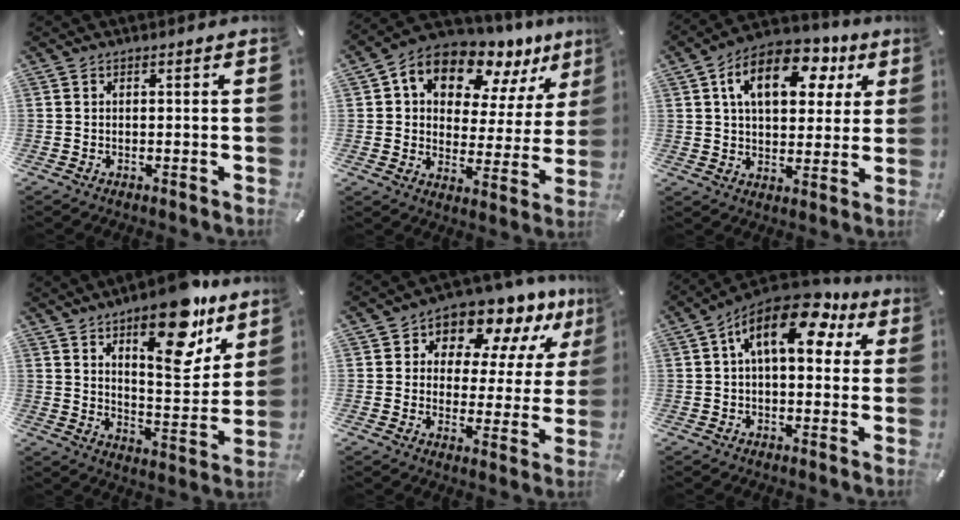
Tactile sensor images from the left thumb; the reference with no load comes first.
{"total": 13.3, "force": [9.6, 7.3, 5.6], "torque": [-0.105, -0.070, 0.172]}
{"total": 15.1, "force": [6.1, 9.6, 10.0], "torque": [-0.150, -0.013, 0.104]}
{"total": 18.9, "force": [12.5, 7.7, 11.9], "torque": [-0.154, -0.080, 0.205]}
{"total": 10.7, "force": [8.7, 5.5, 3.1], "torque": [-0.063, -0.075, 0.156]}
{"total": 16.4, "force": [6.4, 8.3, 12.6], "torque": [-0.193, -0.023, 0.105]}